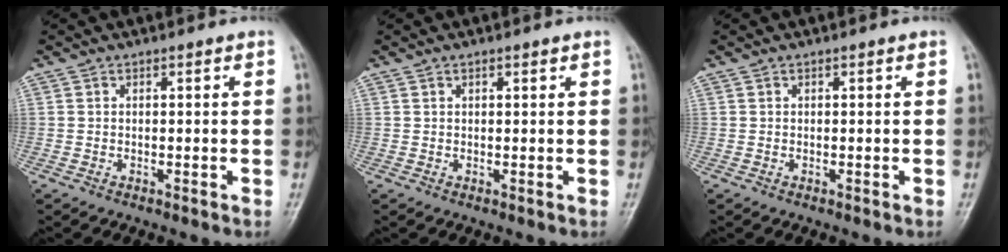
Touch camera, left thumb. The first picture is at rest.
{"total": 0.9, "force": [0.6, 0.3, 0.6], "torque": [-0.009, -0.001, 0.010]}
{"total": 0.0}